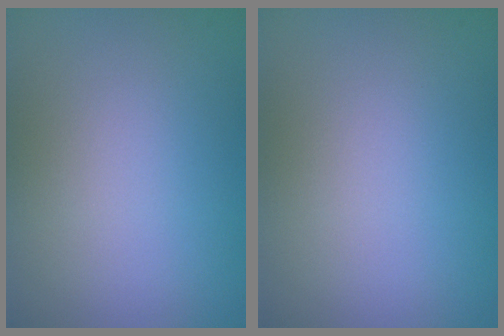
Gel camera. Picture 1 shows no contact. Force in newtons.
{"total": 0.0}